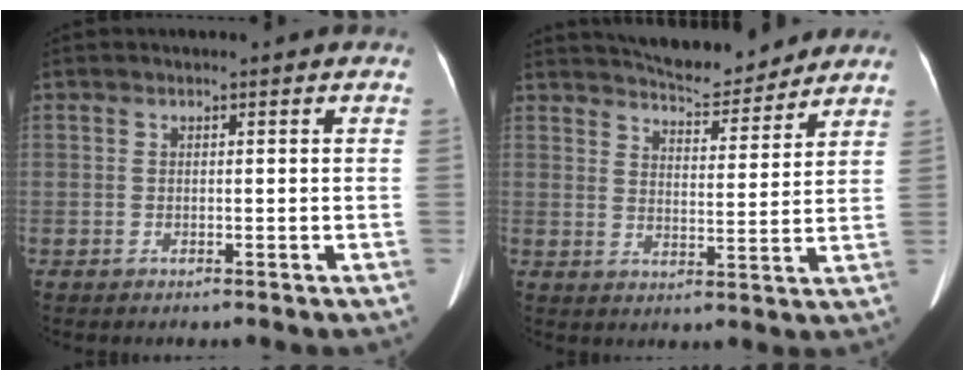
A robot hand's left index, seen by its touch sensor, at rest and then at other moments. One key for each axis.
{"total": 11.1, "fx": 10.5, "fy": 1.8, "fz": 3.3, "tx": -0.051, "ty": 0.002, "tz": 0.151}